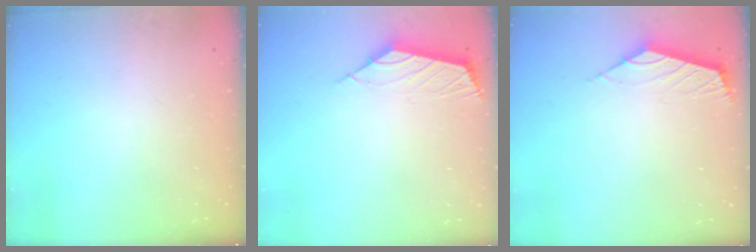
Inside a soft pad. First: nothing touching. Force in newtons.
{"total": 2.5, "press": 2.4, "slide": 0.7}
{"total": 2.6, "press": 2.5, "slide": 0.6}